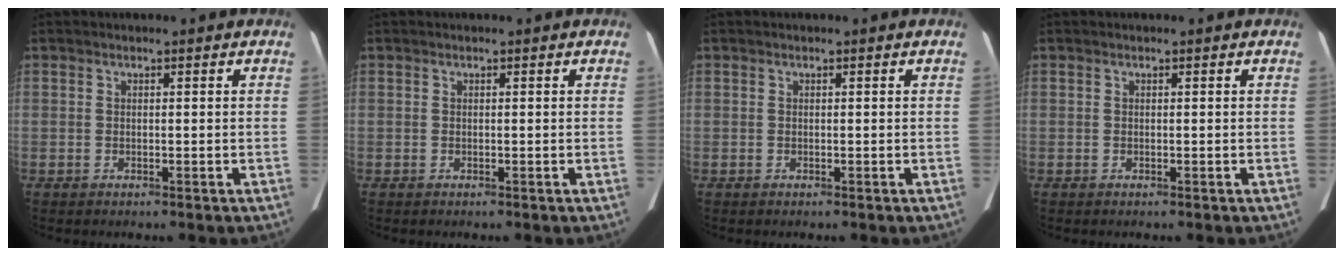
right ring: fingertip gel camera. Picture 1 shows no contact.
{"total": 0.0}
{"total": 0.0}
{"total": 0.0}